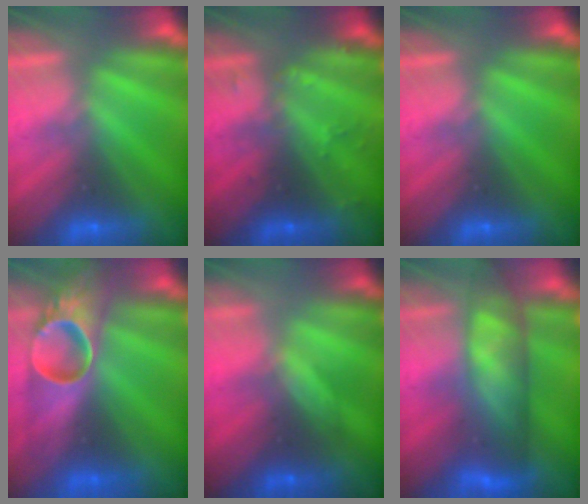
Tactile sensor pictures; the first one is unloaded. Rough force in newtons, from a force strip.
{"total": 2.4}
{"total": 0.0}
{"total": 8.6}
{"total": 1.6}
{"total": 9.1}